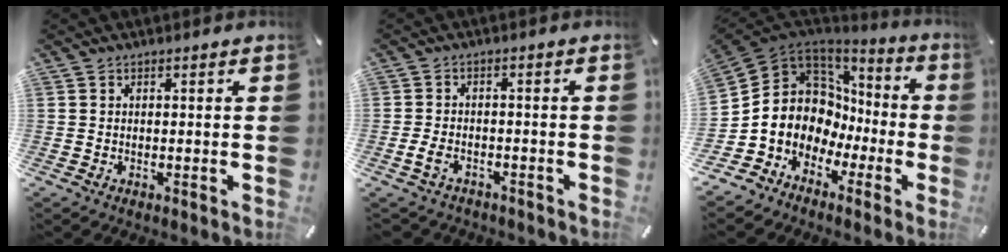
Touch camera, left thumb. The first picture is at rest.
{"total": 4.4, "force": [-2.1, 2.9, 2.5], "torque": [-0.061, 0.004, -0.043]}
{"total": 10.0, "force": [0.2, 9.7, 2.4], "torque": [-0.064, -0.048, 0.017]}